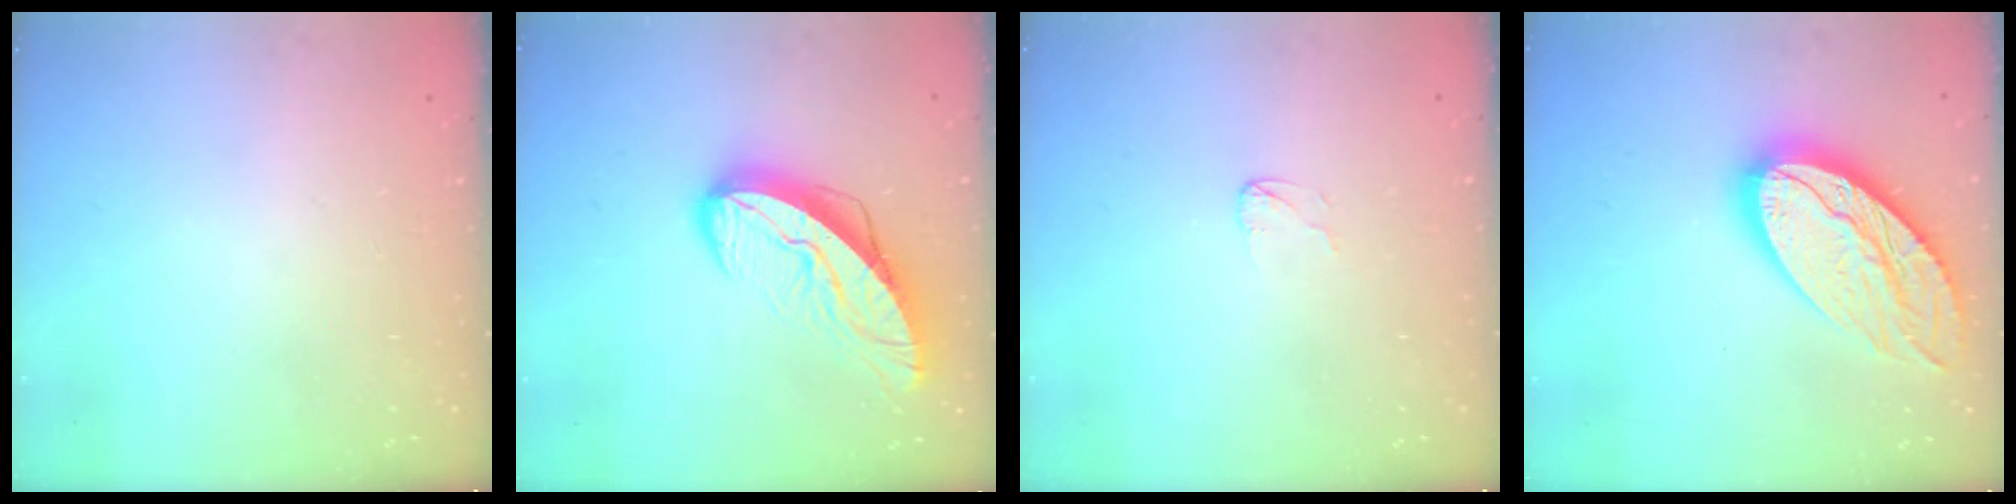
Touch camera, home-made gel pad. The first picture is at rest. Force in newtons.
{"total": 14.1, "press": 14.0, "slide": 1.3}
{"total": 2.6, "press": 2.6, "slide": 0.2}
{"total": 21.4, "press": 21.3, "slide": 1.8}